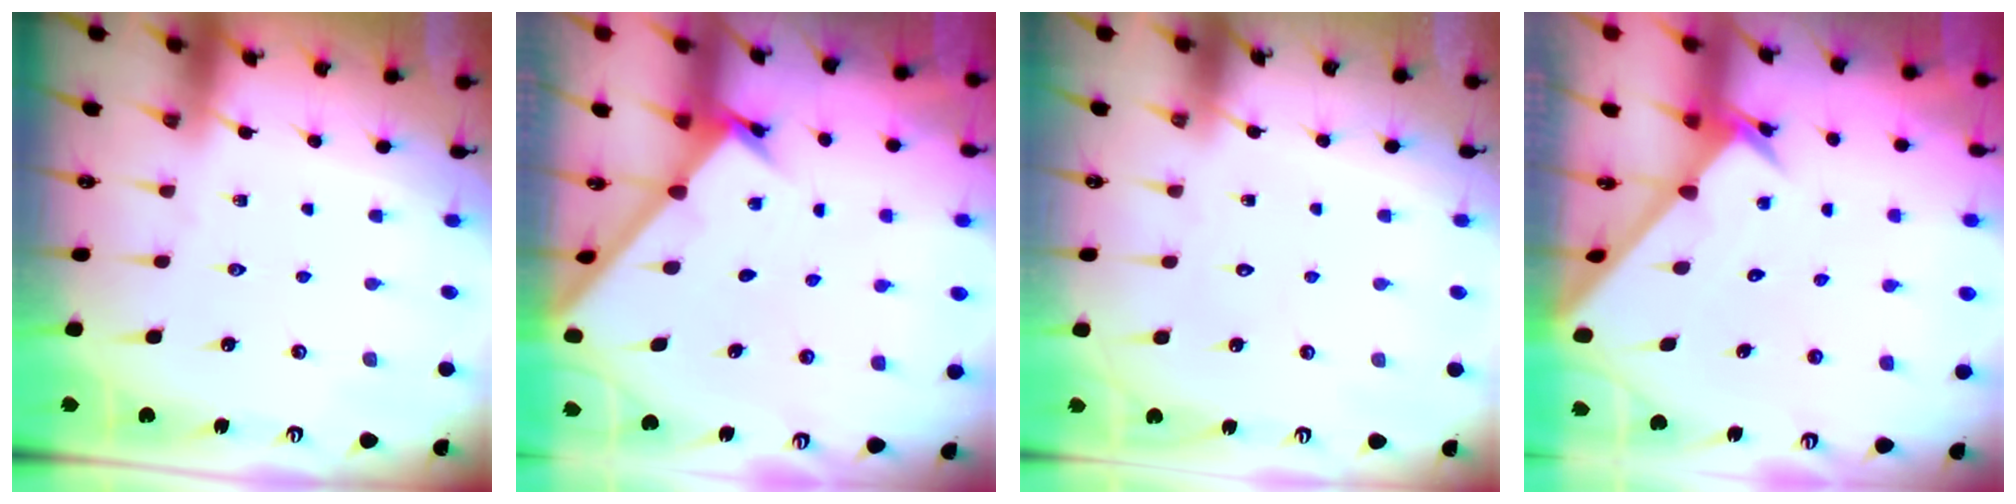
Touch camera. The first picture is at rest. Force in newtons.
{"total": 1.8, "press": 1.8, "slide": 0.2}
{"total": 1.6, "press": 1.6, "slide": 0.1}
{"total": 2.6, "press": 2.6, "slide": 0.2}